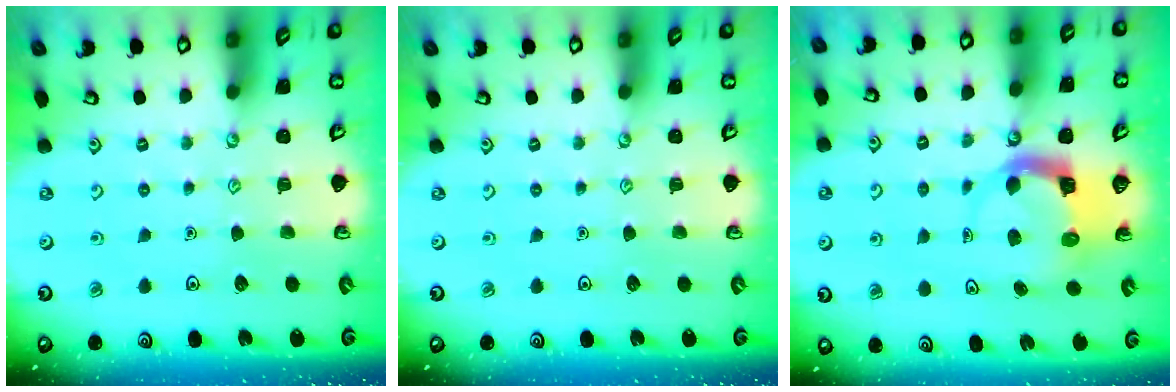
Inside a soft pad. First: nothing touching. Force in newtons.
{"total": 0.0}
{"total": 4.5, "press": 4.5, "slide": 0.3}